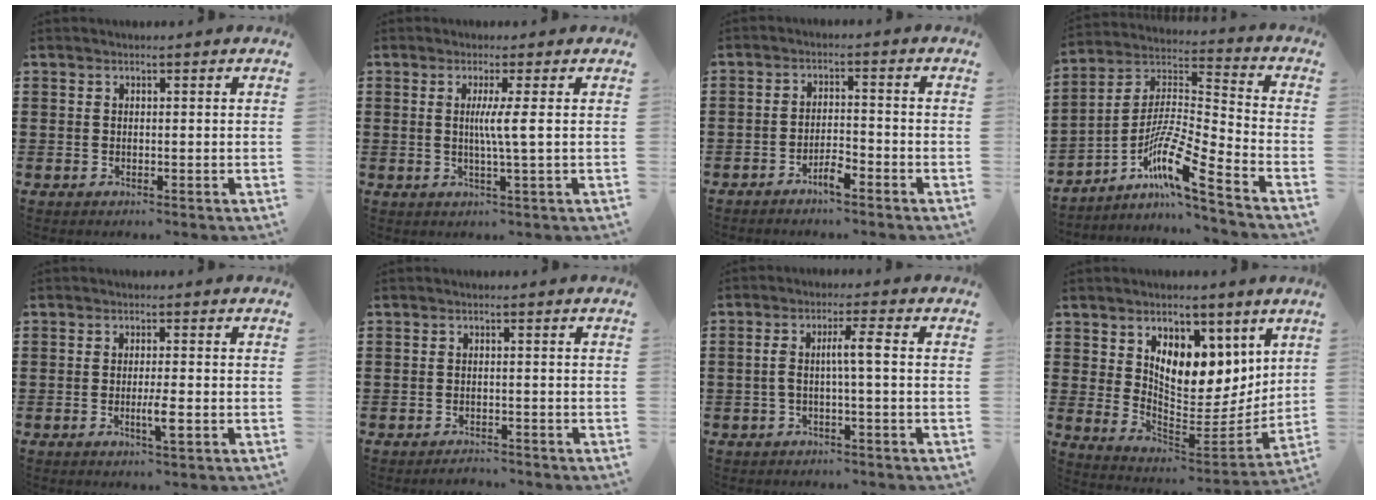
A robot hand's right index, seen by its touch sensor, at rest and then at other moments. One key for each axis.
{"total": 4.1, "fx": 0.4, "fy": -0.7, "fz": 4.0, "tx": -0.075, "ty": -0.009, "tz": 0.002}
{"total": 3.5, "fx": -2.7, "fy": 0.8, "fz": 2.1, "tx": -0.037, "ty": 0.008, "tz": -0.052}
{"total": 10.6, "fx": -6.9, "fy": 0.7, "fz": 8.0, "tx": -0.164, "ty": -0.017, "tz": -0.141}
{"total": 3.4, "fx": -1.1, "fy": 0.3, "fz": 3.2, "tx": -0.060, "ty": -0.006, "tz": -0.022}
{"total": 1.6, "fx": -1.6, "fy": 0.2, "fz": 0.0, "tx": -0.006, "ty": 0.002, "tz": -0.035}
{"total": 4.3, "fx": -0.3, "fy": 0.2, "fz": 4.3, "tx": -0.080, "ty": 0.005, "tz": -0.011}
{"total": 8.1, "fx": 5.3, "fy": 5.0, "fz": 3.5, "tx": -0.074, "ty": -0.044, "tz": 0.096}